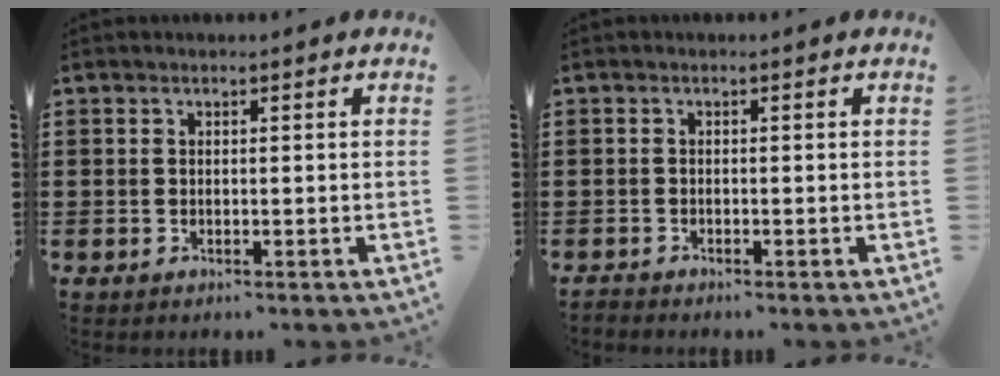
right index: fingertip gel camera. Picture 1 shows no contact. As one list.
[{"total": 0.7, "force": [-0.7, 0.0, 0.0], "torque": [-0.001, -0.001, -0.014]}]